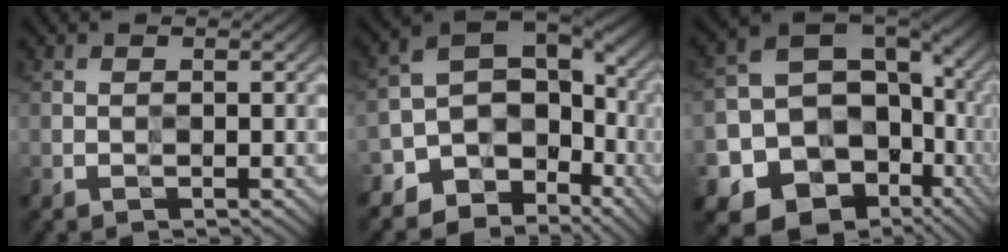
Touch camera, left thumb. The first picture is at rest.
{"total": 10.4, "force": [-4.7, 7.7, 5.2], "torque": [-0.094, -0.027, -0.075]}
{"total": 19.7, "force": [-5.5, 16.2, 9.7], "torque": [-0.196, -0.038, -0.060]}